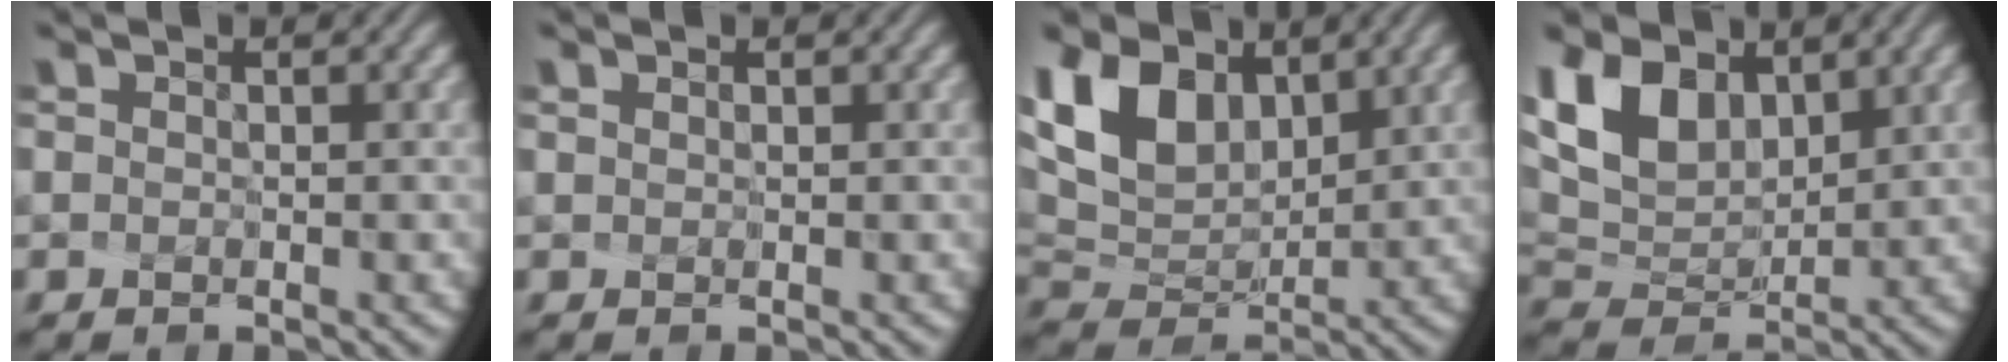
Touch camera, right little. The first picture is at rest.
{"total": 0.0}
{"total": 7.2, "force": [3.4, 4.6, 4.4], "torque": [-0.115, 0.006, 0.069]}
{"total": 6.4, "force": [3.2, 4.0, 3.9], "torque": [-0.107, 0.004, 0.070]}